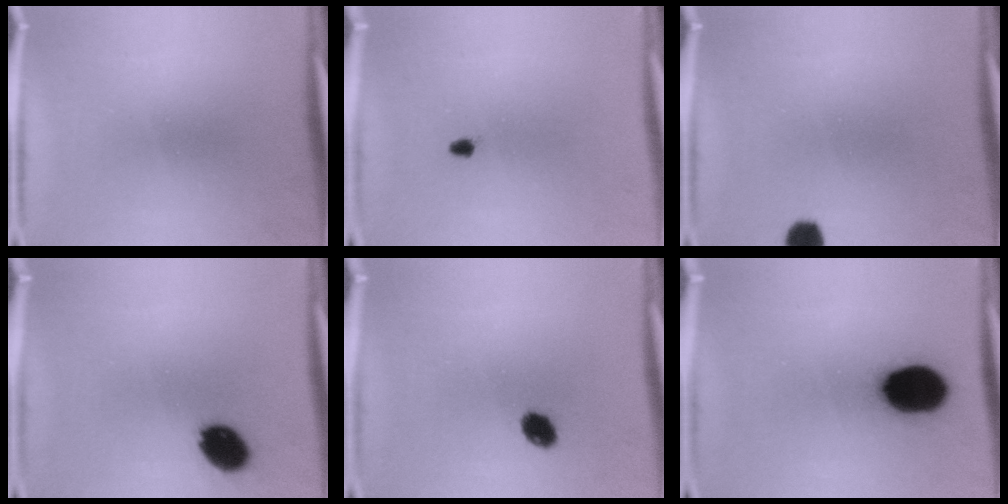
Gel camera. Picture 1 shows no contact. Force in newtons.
{"total": 0.9}
{"total": 3.3}
{"total": 8.0}
{"total": 4.0}
{"total": 15.6}